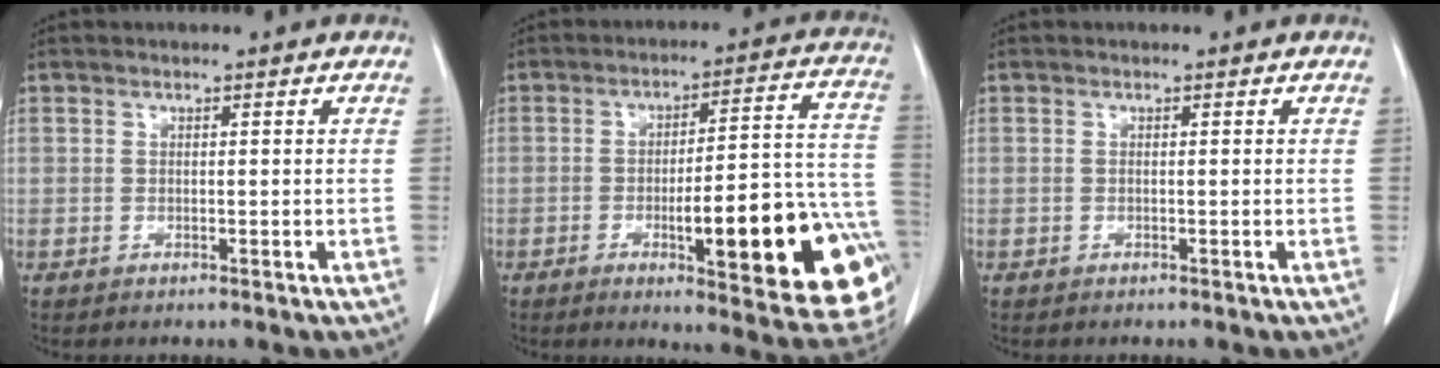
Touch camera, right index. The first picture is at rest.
{"total": 22.2, "force": [-7.0, 3.8, 20.8], "torque": [-0.179, 0.020, -0.077]}
{"total": 0.0}